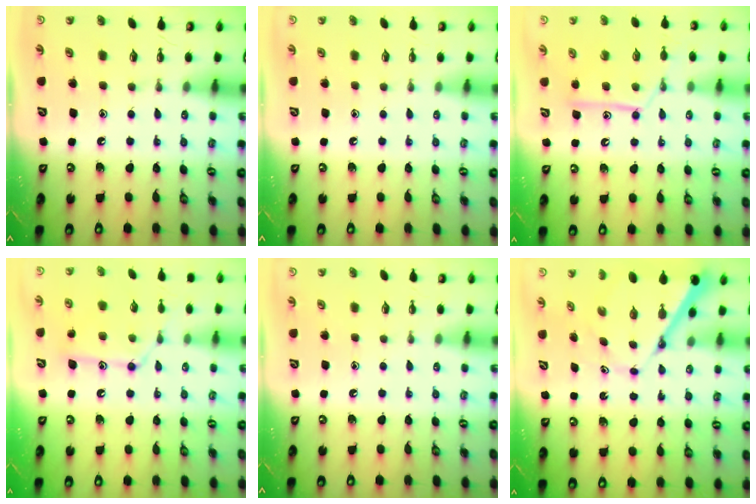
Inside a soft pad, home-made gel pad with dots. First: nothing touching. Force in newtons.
{"total": 0.0}
{"total": 11.2, "press": 11.2, "slide": 0.6}
{"total": 12.9, "press": 12.9, "slide": 0.7}
{"total": 0.0}
{"total": 7.8, "press": 7.8, "slide": 0.7}